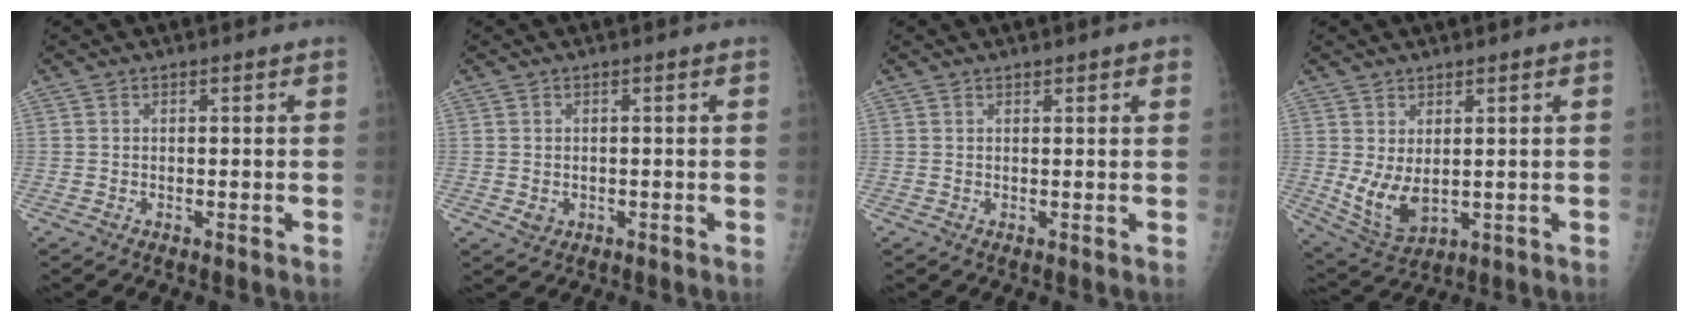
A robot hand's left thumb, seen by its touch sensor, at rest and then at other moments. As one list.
[{"total": 1.8, "force": [-0.3, 1.6, 0.9], "torque": [-0.009, 0.000, 0.003]}, {"total": 2.0, "force": [1.2, 0.6, 1.5], "torque": [-0.013, -0.002, 0.014]}, {"total": 7.3, "force": [0.5, 4.1, 6.0], "torque": [-0.106, -0.016, 0.030]}]